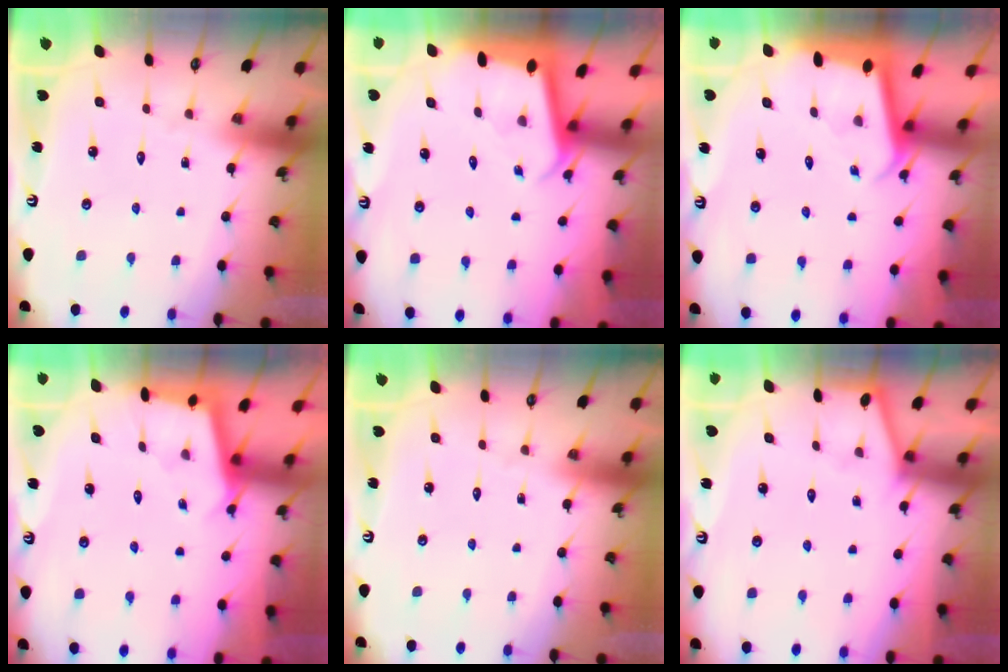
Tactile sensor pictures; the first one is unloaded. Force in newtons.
{"total": 2.7, "press": 2.7, "slide": 0.2}
{"total": 2.7, "press": 2.7, "slide": 0.2}
{"total": 2.3, "press": 2.3, "slide": 0.2}
{"total": 0.0}
{"total": 2.5, "press": 2.5, "slide": 0.3}